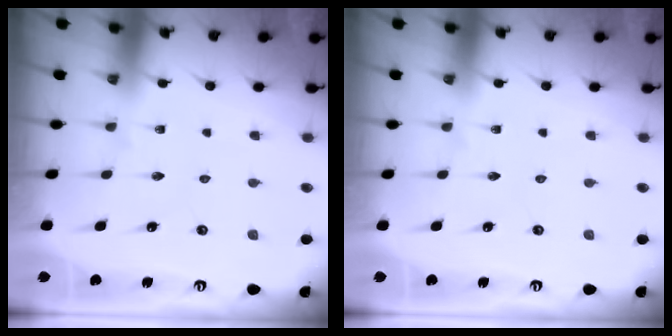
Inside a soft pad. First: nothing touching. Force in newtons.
{"total": 0.0}